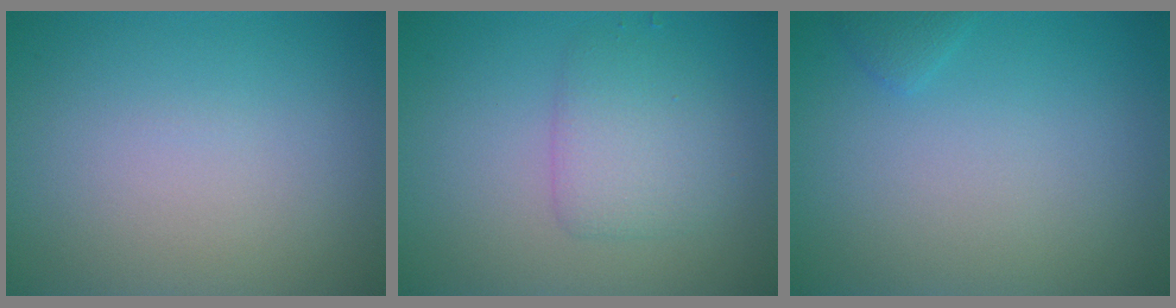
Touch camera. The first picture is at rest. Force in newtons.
{"total": 2.9, "press": 2.9, "slide": 0.0}
{"total": 0.7, "press": 0.7, "slide": 0.1}